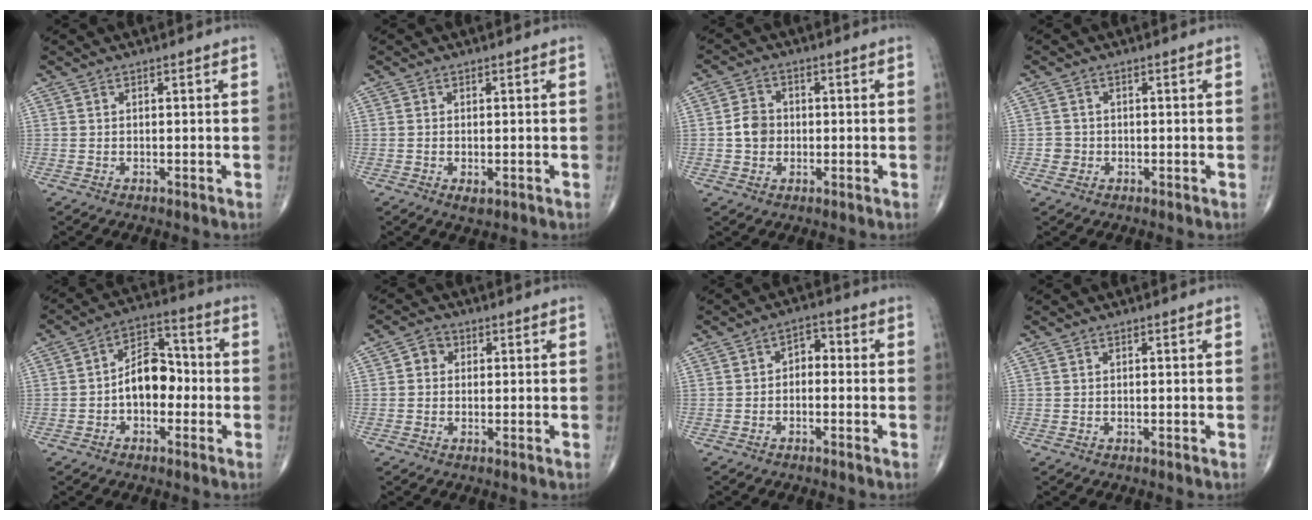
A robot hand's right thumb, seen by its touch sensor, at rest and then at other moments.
{"total": 1.7, "force": [-0.6, 0.9, 1.3], "torque": [-0.021, -0.003, -0.007]}
{"total": 4.7, "force": [-0.4, 4.0, 2.4], "torque": [-0.032, 0.009, -0.012]}
{"total": 1.8, "force": [-0.5, 1.7, 0.2], "torque": [0.009, 0.007, -0.011]}
{"total": 9.4, "force": [-1.6, 6.1, 7.0], "torque": [-0.084, 0.036, -0.041]}
{"total": 2.7, "force": [0.4, 2.4, 1.2], "torque": [-0.001, 0.006, -0.002]}
{"total": 3.7, "force": [-0.5, 2.5, 2.6], "torque": [-0.024, 0.022, -0.021]}
{"total": 0.0}